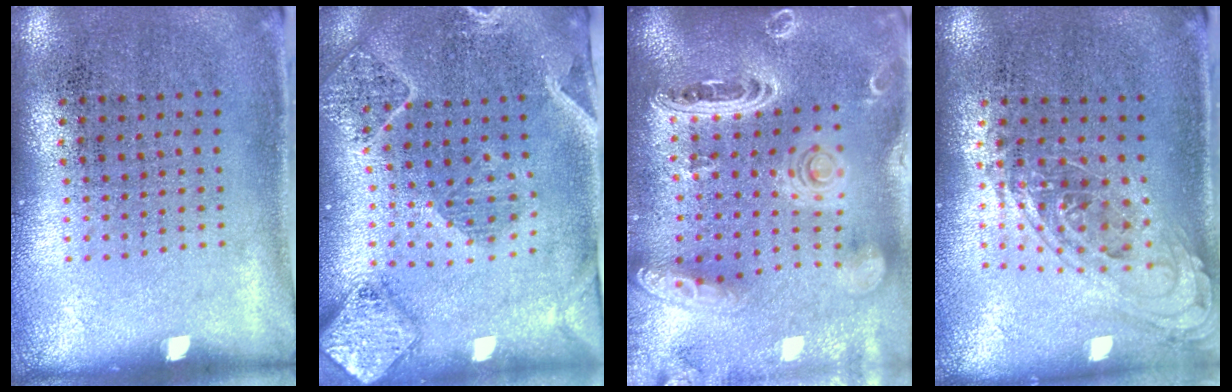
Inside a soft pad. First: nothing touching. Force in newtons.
{"total": 2.3, "press": 2.1, "slide": 0.9}
{"total": 3.8, "press": 3.0, "slide": 2.4}
{"total": 1.0, "press": 1.0, "slide": 0.3}